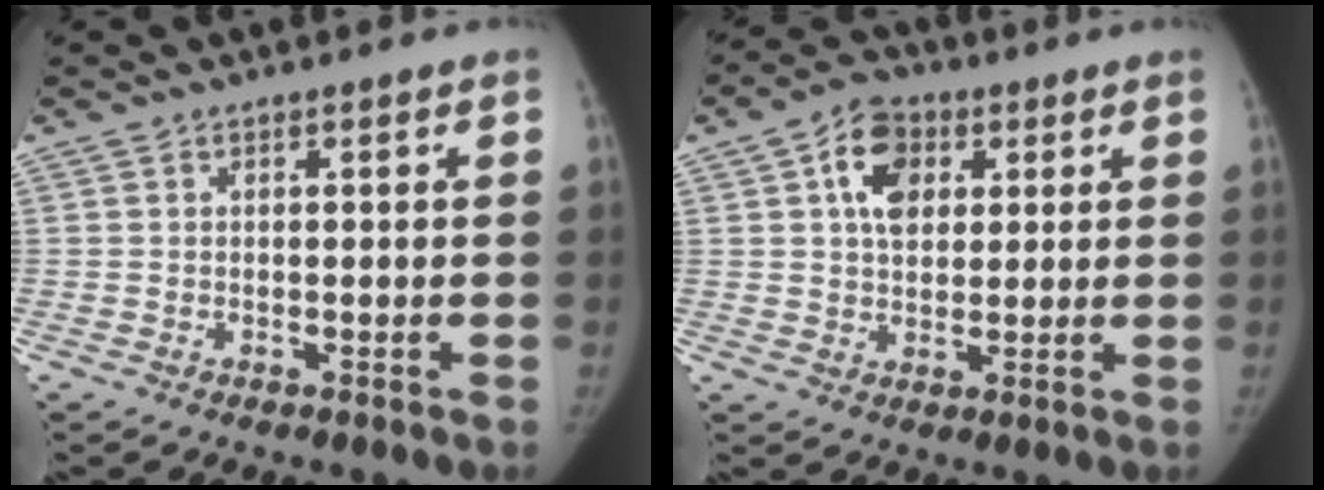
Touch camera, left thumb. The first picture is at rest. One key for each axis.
{"total": 9.4, "fx": 3.2, "fy": 6.6, "fz": 5.9, "tx": -0.071, "ty": -0.002, "tz": 0.049}